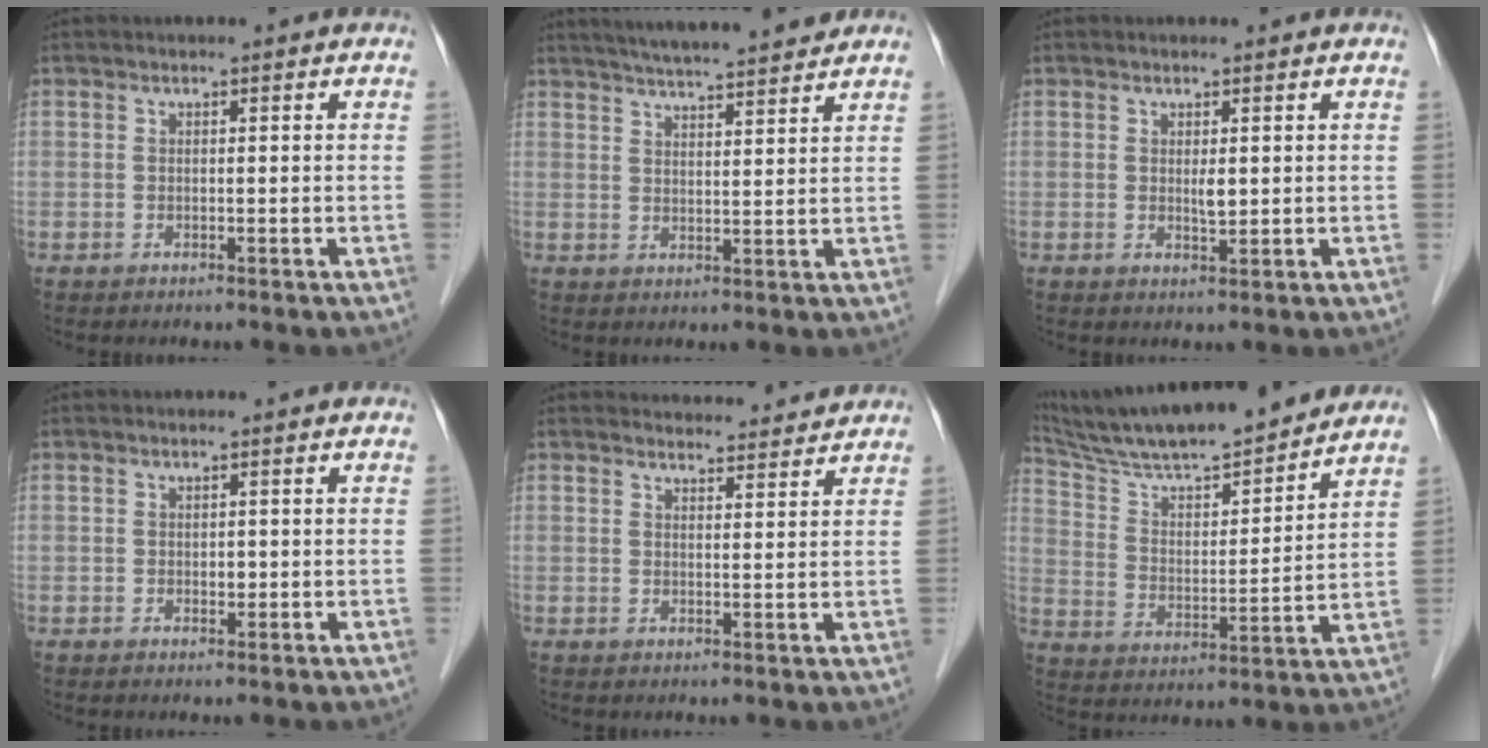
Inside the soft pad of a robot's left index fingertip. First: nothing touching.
{"total": 12.4, "force": [11.0, 0.8, 5.7], "torque": [-0.091, 0.013, 0.154]}
{"total": 1.4, "force": [-0.1, 0.4, 1.3], "torque": [-0.025, -0.010, 0.001]}
{"total": 1.0, "force": [-0.5, 0.6, 0.6], "torque": [-0.009, -0.005, -0.009]}
{"total": 6.3, "force": [6.2, 0.9, 0.4], "torque": [-0.001, 0.004, 0.069]}
{"total": 19.5, "force": [17.3, 1.7, 8.8], "torque": [-0.156, 0.008, 0.281]}